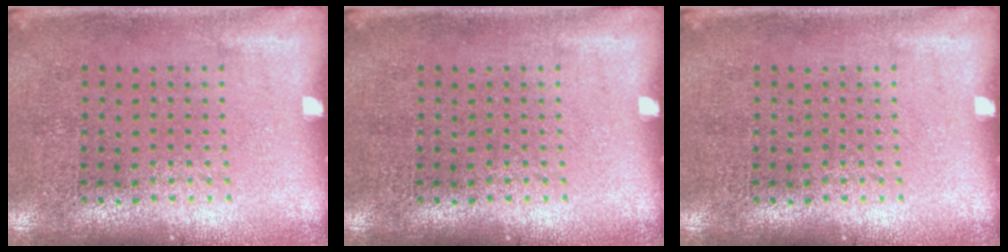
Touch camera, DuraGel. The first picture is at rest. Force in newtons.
{"total": 0.0}
{"total": 0.0}